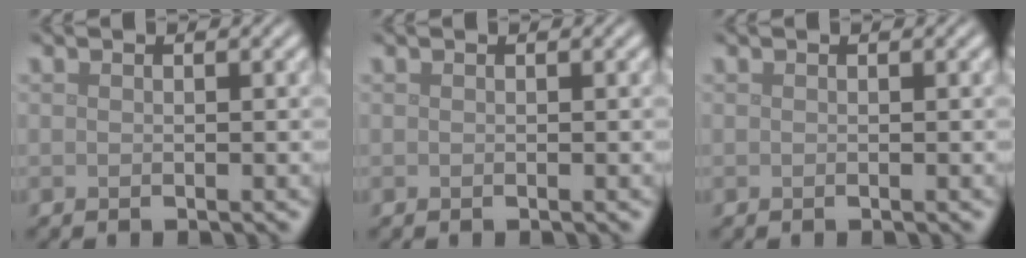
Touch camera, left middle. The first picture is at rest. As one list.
[{"total": 0.0}, {"total": 0.0}]